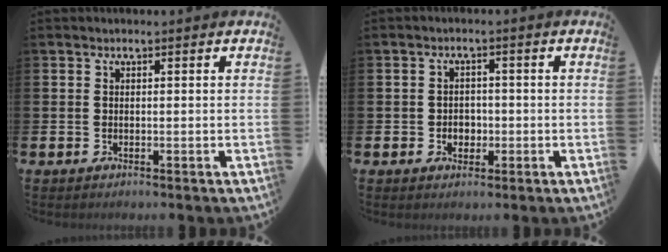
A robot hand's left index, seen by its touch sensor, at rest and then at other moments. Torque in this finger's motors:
{"motor_torque": [0.02, 0.39, -0.04, 0.02]}